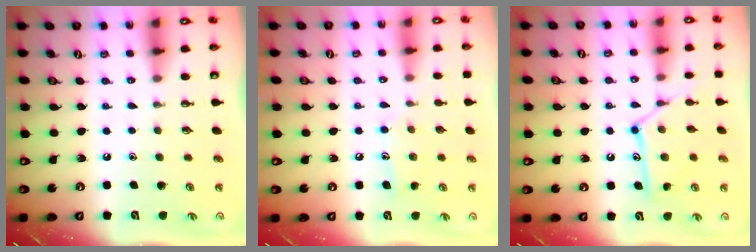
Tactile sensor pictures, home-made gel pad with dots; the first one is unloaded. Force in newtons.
{"total": 8.2, "press": 8.2, "slide": 0.6}
{"total": 12.9, "press": 12.9, "slide": 0.5}